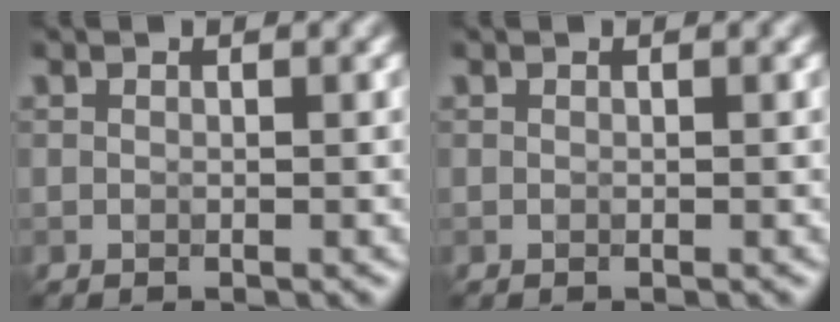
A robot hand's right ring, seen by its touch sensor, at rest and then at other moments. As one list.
[{"total": 0.0}]